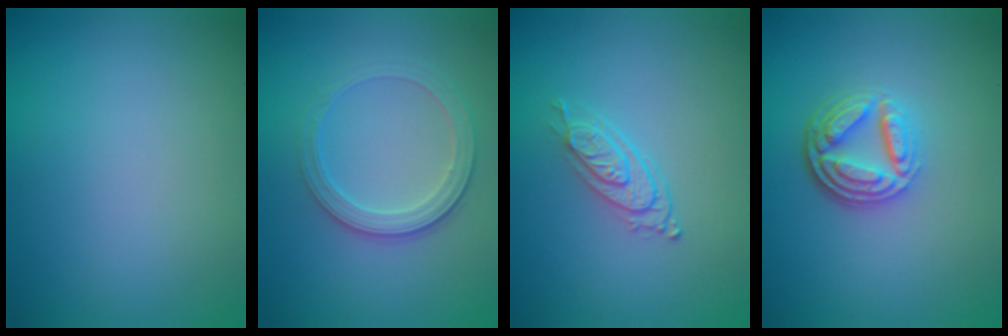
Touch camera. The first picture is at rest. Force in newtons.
{"total": 3.0, "press": 2.6, "slide": 1.4}
{"total": 2.7, "press": 2.1, "slide": 1.7}
{"total": 4.9, "press": 3.5, "slide": 3.4}